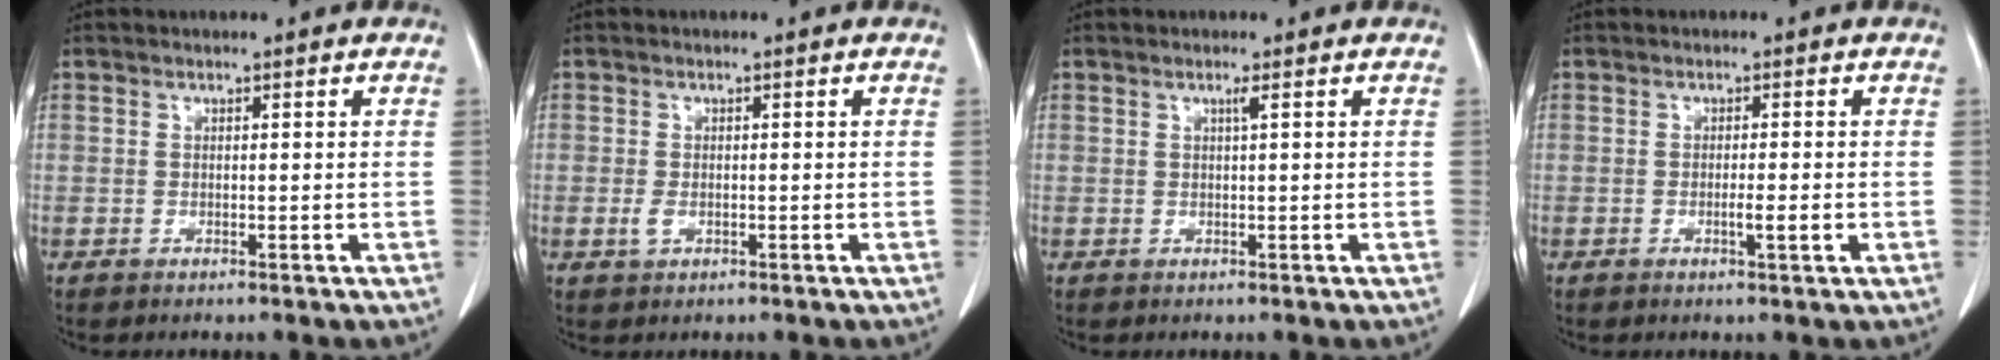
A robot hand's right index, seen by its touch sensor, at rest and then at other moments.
{"total": 1.5, "force": [-0.4, 0.9, 1.1], "torque": [-0.024, -0.002, -0.003]}
{"total": 0.8, "force": [0.3, -0.2, 0.7], "torque": [-0.018, -0.001, 0.010]}
{"total": 2.1, "force": [-0.5, 0.0, 2.1], "torque": [-0.035, -0.001, -0.007]}